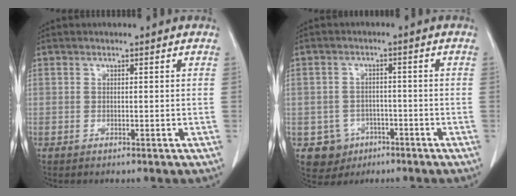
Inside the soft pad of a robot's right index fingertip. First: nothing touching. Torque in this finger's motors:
{"motor_torque": [-0.25, 0.00, -0.74, -0.21]}